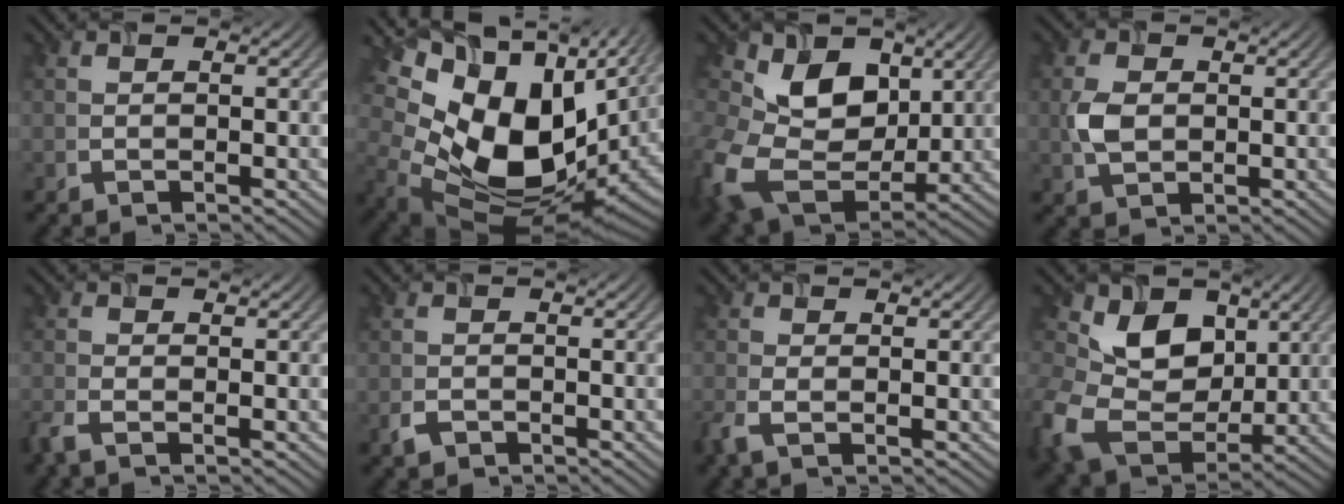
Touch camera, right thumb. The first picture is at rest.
{"total": 19.4, "force": [5.1, 12.7, 13.7], "torque": [-0.267, -0.031, 0.126]}
{"total": 12.9, "force": [2.9, 9.7, 7.9], "torque": [-0.202, -0.016, 0.052]}
{"total": 3.7, "force": [0.0, 2.6, 2.5], "torque": [-0.064, 0.001, -0.001]}
{"total": 2.2, "force": [-1.6, 0.6, 1.4], "torque": [-0.045, -0.007, -0.040]}
{"total": 1.6, "force": [-1.1, 1.0, 0.6], "torque": [-0.015, -0.003, -0.024]}
{"total": 2.3, "force": [-1.2, 1.0, 1.7], "torque": [-0.049, -0.004, -0.031]}
{"total": 11.0, "force": [2.6, 8.6, 6.4], "torque": [-0.165, -0.022, 0.045]}